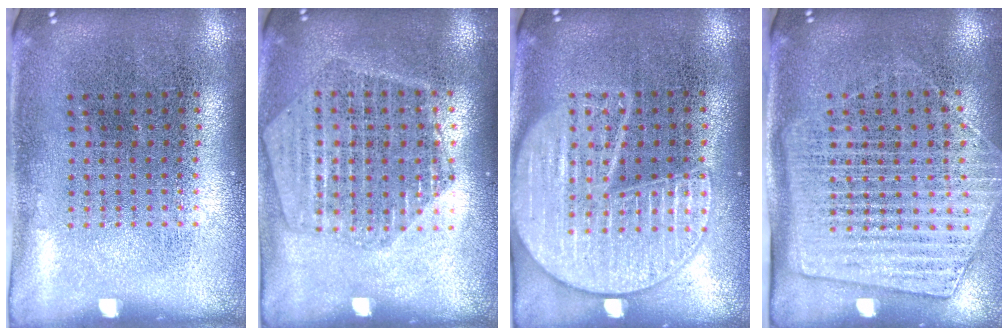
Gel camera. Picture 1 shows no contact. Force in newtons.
{"total": 1.7, "press": 1.6, "slide": 0.5}
{"total": 2.5, "press": 2.5, "slide": 0.2}
{"total": 1.7, "press": 1.5, "slide": 0.8}